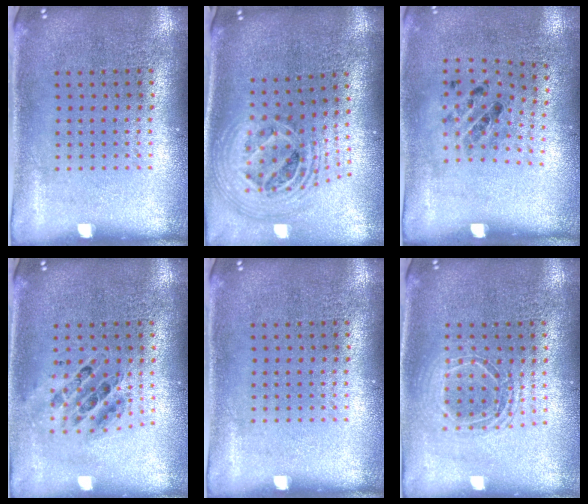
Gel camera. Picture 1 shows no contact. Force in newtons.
{"total": 2.5, "press": 1.8, "slide": 1.7}
{"total": 1.3, "press": 0.8, "slide": 1.1}
{"total": 0.7, "press": 0.7, "slide": 0.1}
{"total": 0.0}
{"total": 1.6, "press": 1.4, "slide": 0.8}